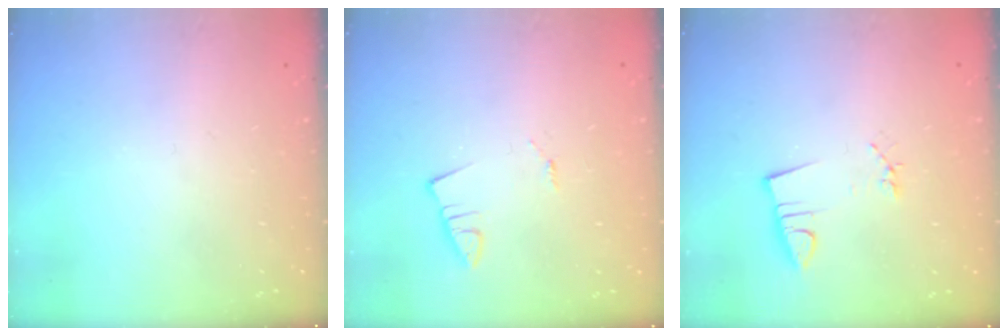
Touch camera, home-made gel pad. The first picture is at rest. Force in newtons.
{"total": 1.0, "press": 1.0, "slide": 0.1}
{"total": 3.1, "press": 1.7, "slide": 2.6}